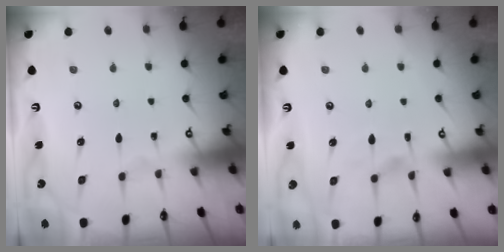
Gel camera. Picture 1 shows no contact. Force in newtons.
{"total": 5.1, "press": 4.9, "slide": 1.3}